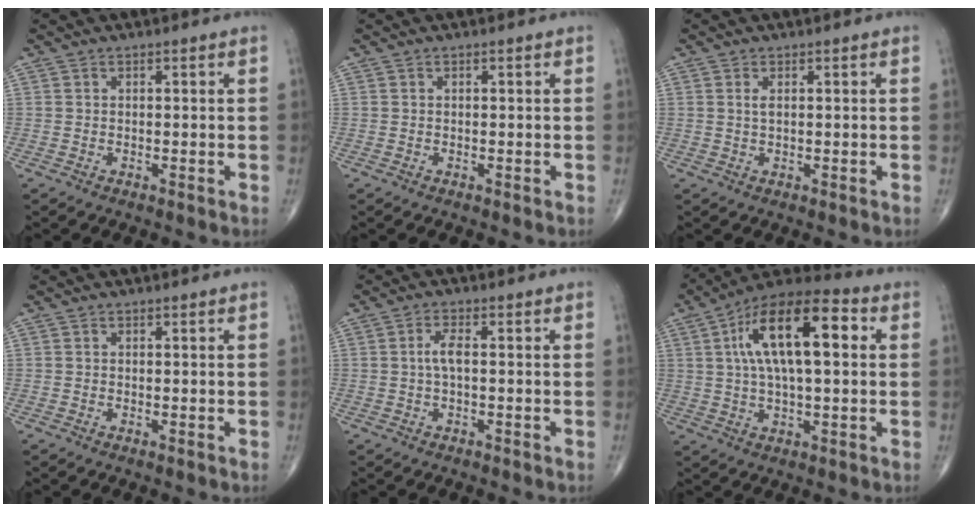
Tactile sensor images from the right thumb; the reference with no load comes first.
{"total": 0.0}
{"total": 1.3, "force": [0.4, 0.5, 1.1], "torque": [-0.026, 0.001, 0.010]}
{"total": 0.0}
{"total": 2.7, "force": [0.0, 0.8, 2.5], "torque": [-0.058, 0.005, -0.003]}
{"total": 18.3, "force": [4.0, 7.4, 16.2], "torque": [-0.268, 0.026, 0.059]}